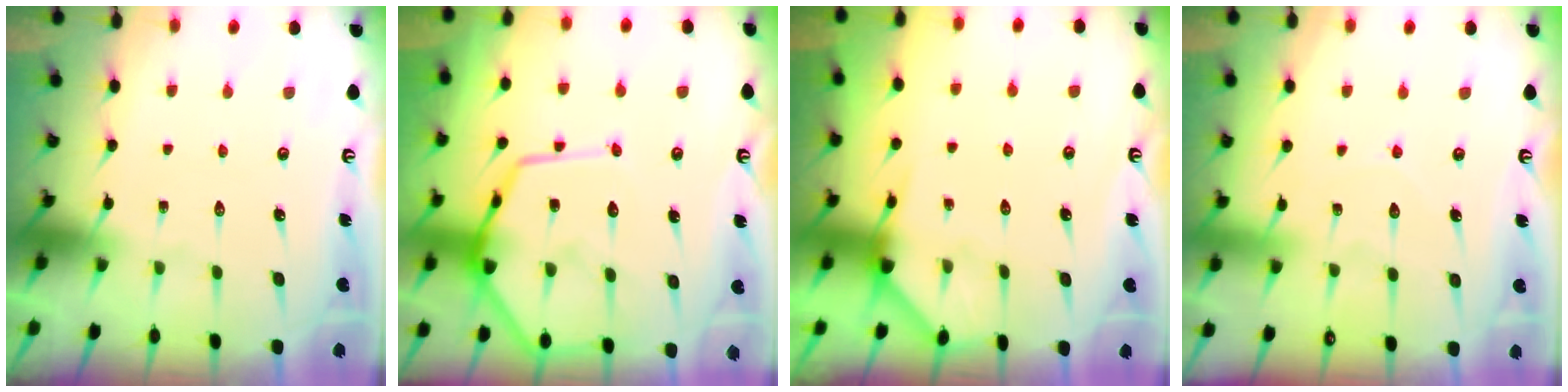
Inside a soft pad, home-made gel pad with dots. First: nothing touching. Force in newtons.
{"total": 14.6, "press": 14.5, "slide": 1.4}
{"total": 6.1, "press": 6.1, "slide": 0.2}
{"total": 5.5, "press": 5.5, "slide": 0.5}